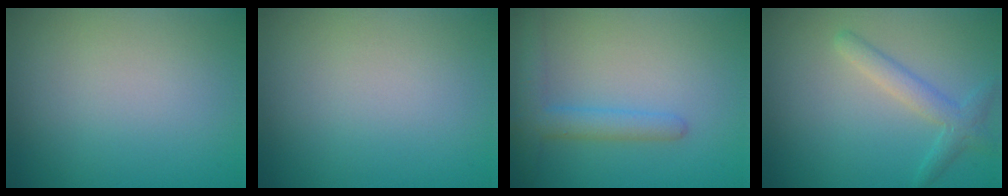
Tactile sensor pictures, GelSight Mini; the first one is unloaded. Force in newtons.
{"total": 0.0}
{"total": 3.0, "press": 3.0, "slide": 0.2}
{"total": 2.4, "press": 2.4, "slide": 0.2}